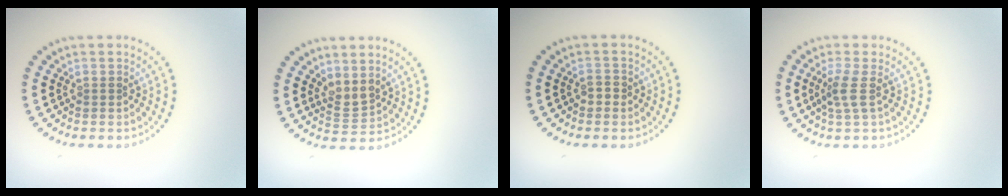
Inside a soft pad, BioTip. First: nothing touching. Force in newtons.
{"total": 1.8, "press": 1.5, "slide": 1.0}
{"total": 1.0, "press": 0.9, "slide": 0.4}
{"total": 2.1, "press": 1.6, "slide": 1.3}